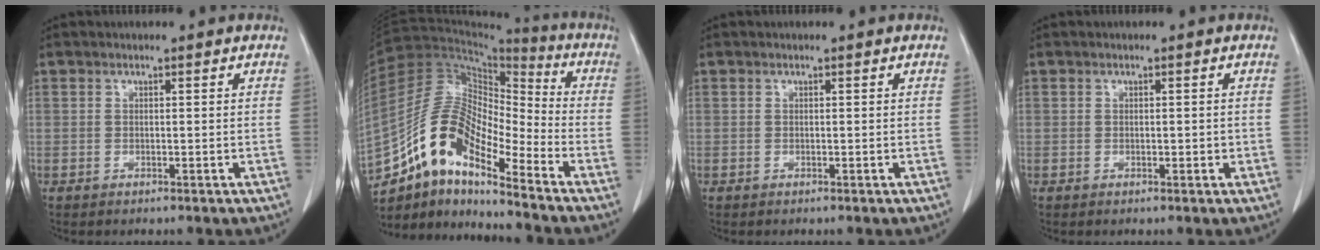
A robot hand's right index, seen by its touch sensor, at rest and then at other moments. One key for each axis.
{"total": 13.4, "fx": -9.3, "fy": 4.0, "fz": 8.8, "tx": -0.172, "ty": 0.041, "tz": -0.167}
{"total": 0.0}
{"total": 0.7, "fx": 0.0, "fy": 0.5, "fz": 0.5, "tx": -0.003, "ty": 0.001, "tz": 0.001}